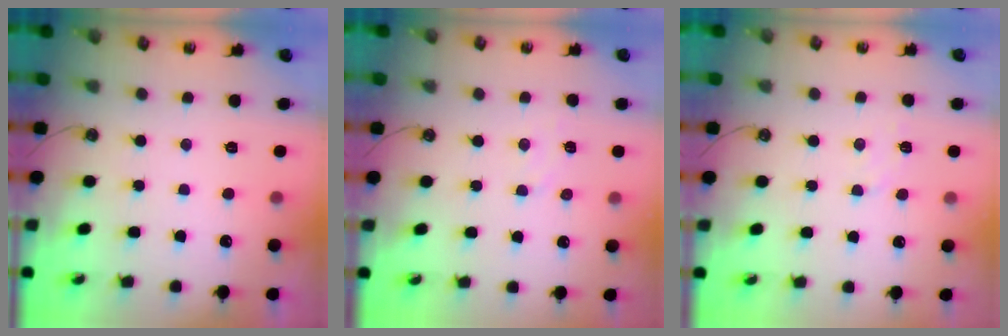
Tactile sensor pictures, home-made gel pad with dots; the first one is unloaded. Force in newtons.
{"total": 4.9, "press": 4.8, "slide": 0.7}
{"total": 5.8, "press": 5.8, "slide": 0.8}